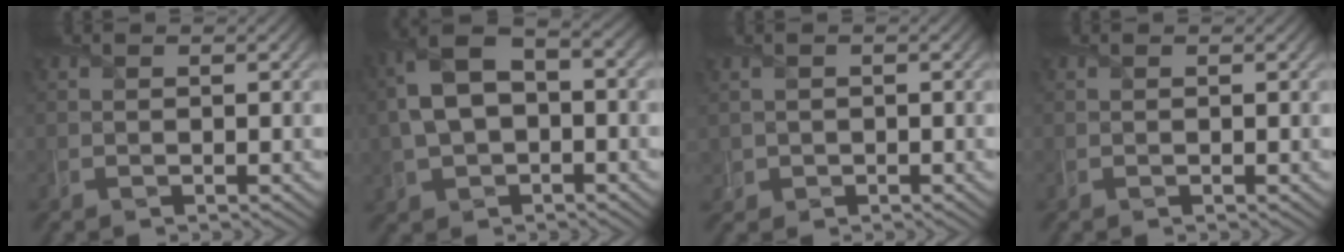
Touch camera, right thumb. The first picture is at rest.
{"total": 10.5, "force": [0.1, 6.3, 8.4], "torque": [-0.201, 0.006, -0.002]}
{"total": 1.0, "force": [-0.1, 1.0, 0.0], "torque": [-0.004, -0.005, 0.000]}
{"total": 0.0}